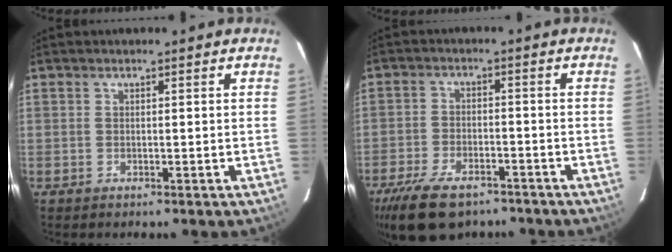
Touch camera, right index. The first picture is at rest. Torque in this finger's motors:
{"motor_torque": [1.19, -0.95, 0.55, 0.10]}